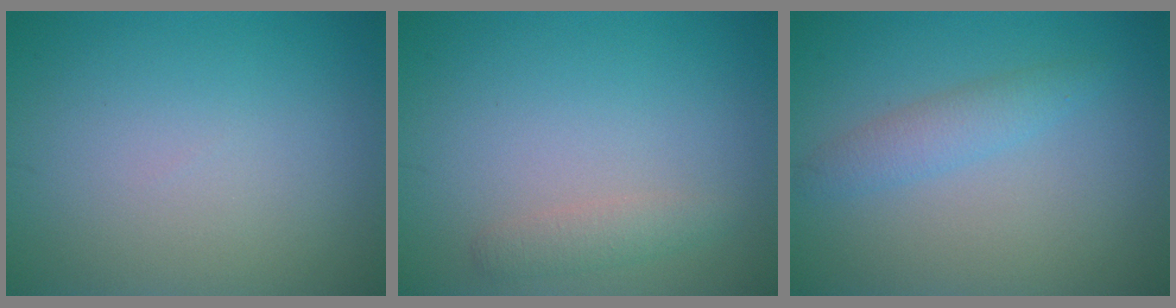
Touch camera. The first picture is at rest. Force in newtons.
{"total": 1.5, "press": 1.5, "slide": 0.0}
{"total": 2.1, "press": 2.1, "slide": 0.0}